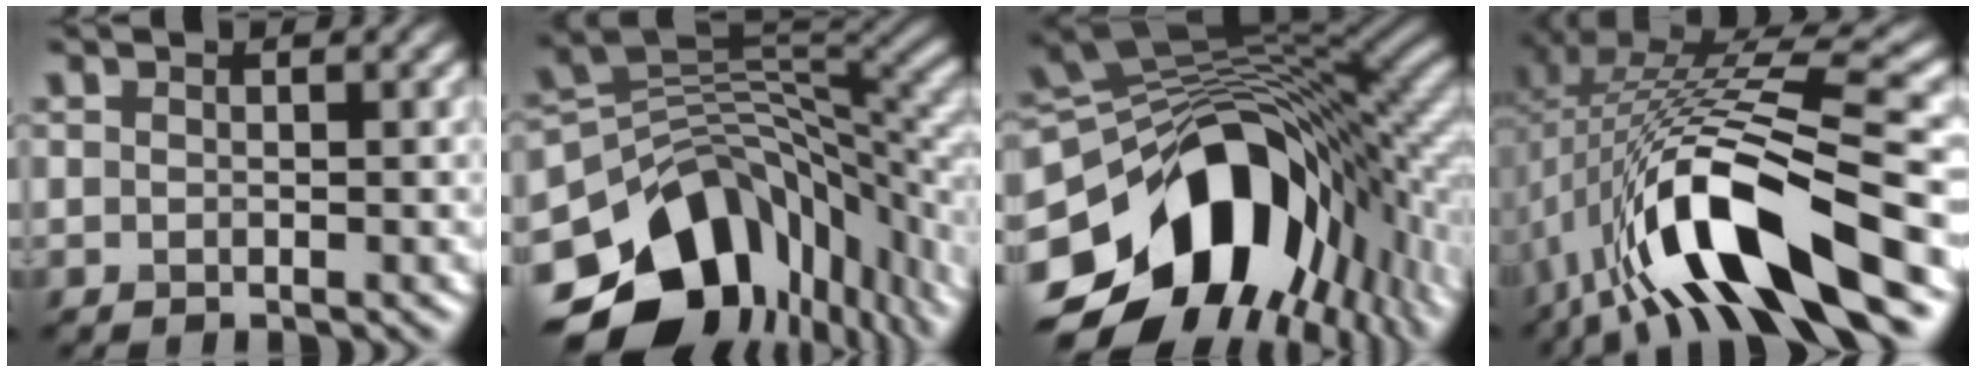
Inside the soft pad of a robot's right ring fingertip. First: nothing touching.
{"total": 15.6, "force": [-6.3, 10.6, 9.5], "torque": [-0.178, -0.022, -0.090]}
{"total": 17.8, "force": [-6.2, 11.8, 11.9], "torque": [-0.204, -0.019, -0.085]}
{"total": 13.9, "force": [-3.5, 4.9, 12.5], "torque": [-0.231, 0.004, -0.065]}